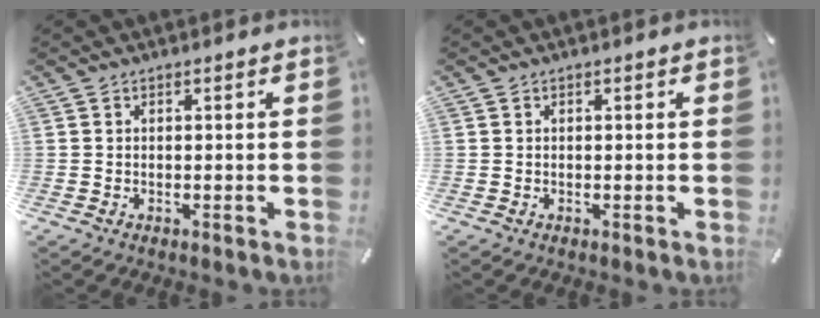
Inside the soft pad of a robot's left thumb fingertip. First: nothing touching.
{"total": 0.0}